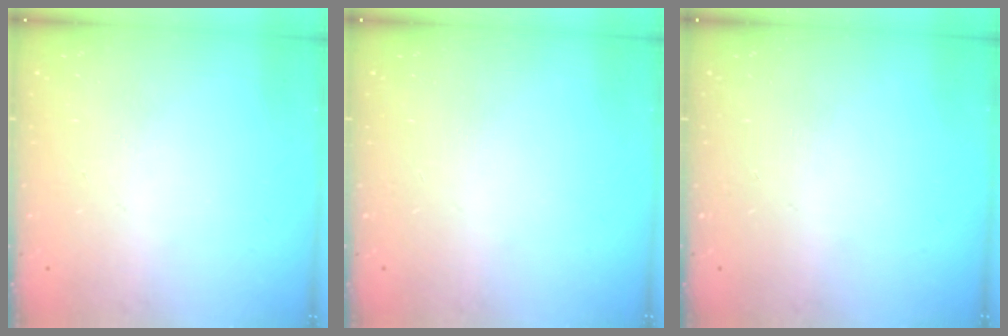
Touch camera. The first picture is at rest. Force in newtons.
{"total": 0.0}
{"total": 0.0}